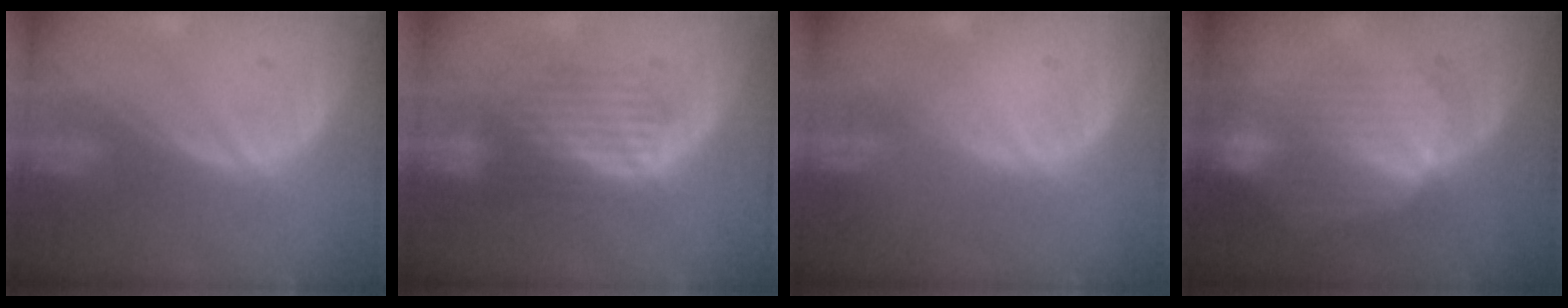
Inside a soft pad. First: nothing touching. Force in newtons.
{"total": 6.3, "press": 6.3, "slide": 0.6}
{"total": 0.0}
{"total": 7.2, "press": 7.1, "slide": 0.4}